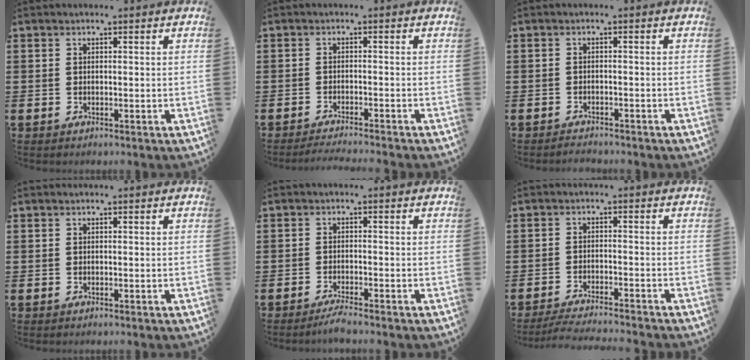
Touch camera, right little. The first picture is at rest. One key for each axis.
{"total": 1.5, "fx": -1.4, "fy": -0.2, "fz": 0.4, "tx": -0.006, "ty": 0.000, "tz": -0.027}
{"total": 1.2, "fx": -1.2, "fy": 0.0, "fz": -0.1, "tx": -0.003, "ty": 0.002, "tz": -0.024}
{"total": 0.0}
{"total": 1.9, "fx": -1.5, "fy": 0.0, "fz": 1.1, "tx": -0.018, "ty": 0.003, "tz": -0.030}
{"total": 2.8, "fx": -2.7, "fy": -0.3, "fz": 0.9, "tx": -0.012, "ty": 0.000, "tz": -0.052}